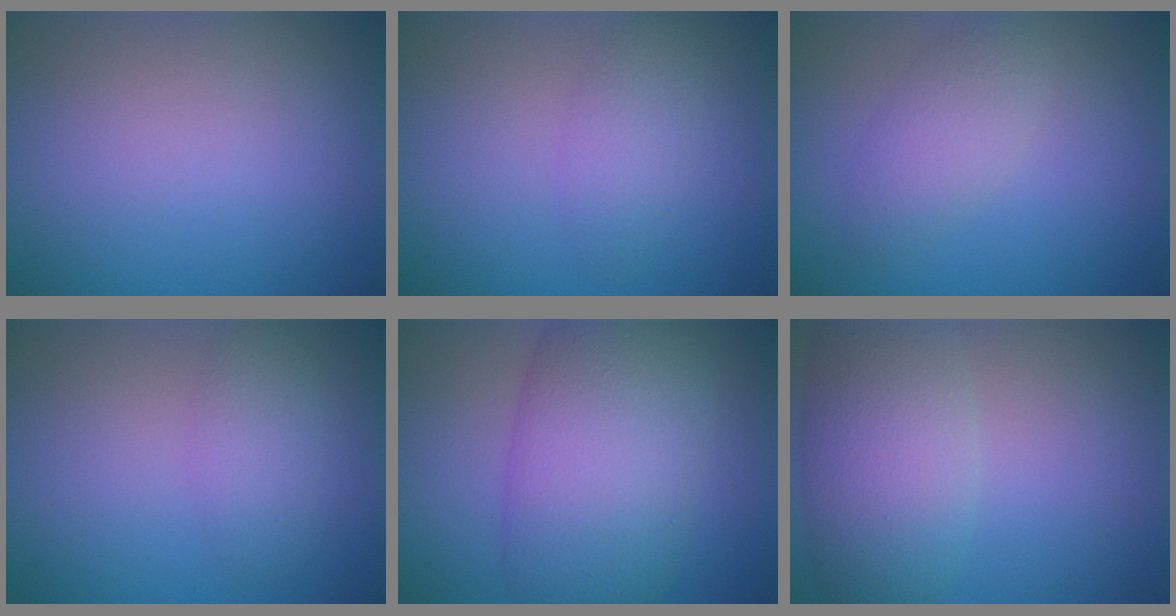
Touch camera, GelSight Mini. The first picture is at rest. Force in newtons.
{"total": 2.3, "press": 2.3, "slide": 0.1}
{"total": 2.7, "press": 2.7, "slide": 0.1}
{"total": 2.2, "press": 2.2, "slide": 0.1}
{"total": 10.4, "press": 10.3, "slide": 0.4}
{"total": 6.4, "press": 6.4, "slide": 0.4}